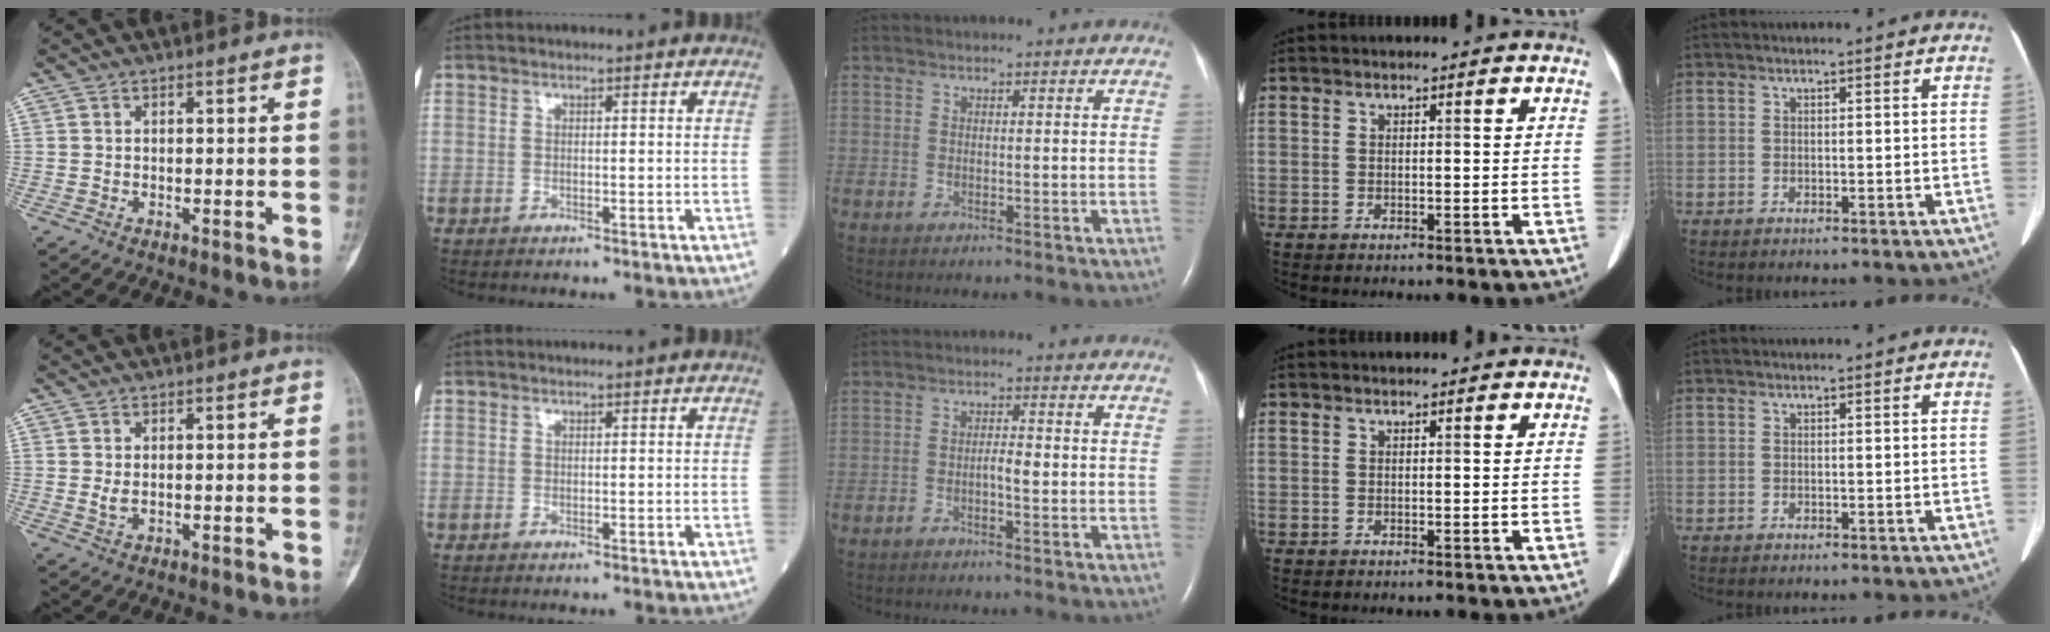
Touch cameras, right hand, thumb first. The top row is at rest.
{"thumb": {"total": 1.5, "force": [0.2, 0.8, 1.2], "torque": [-0.024, -0.002, 0.010]}, "middle": {"total": 2.2, "force": [-0.9, 0.5, 2.0], "torque": [-0.034, 0.004, -0.016]}}